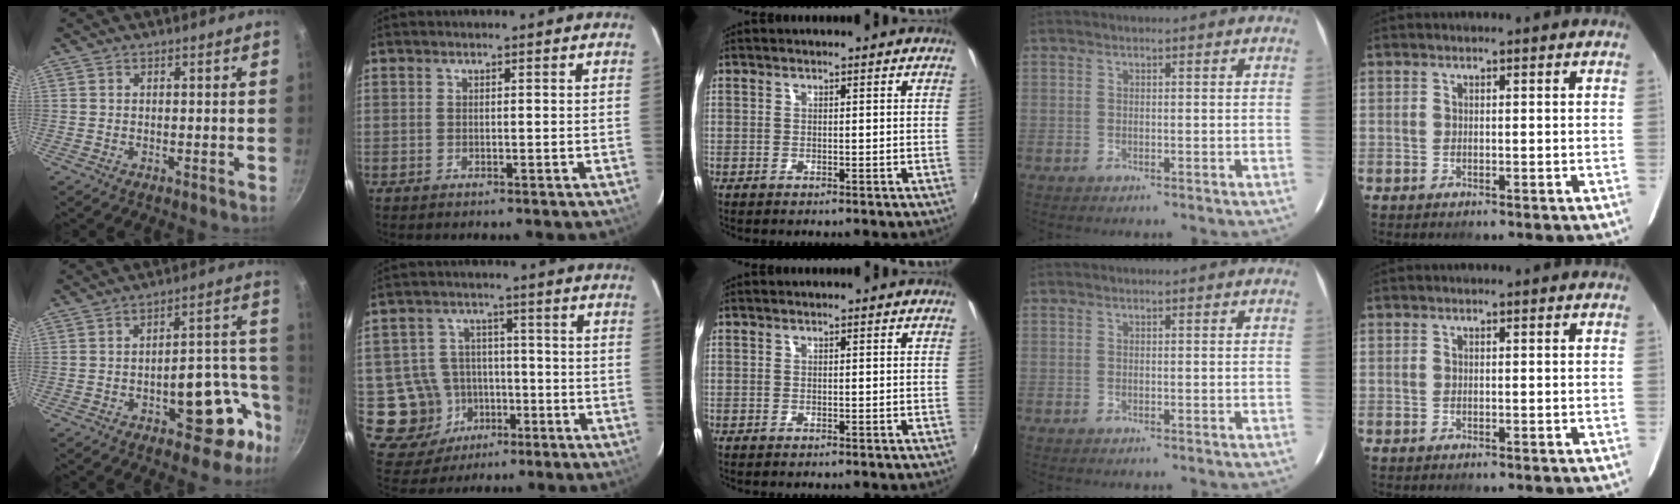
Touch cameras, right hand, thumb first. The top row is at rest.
{"thumb": {"total": 14.3, "force": [-6.3, 7.3, 10.5], "torque": [-0.065, 0.068, -0.074]}, "index": {"total": 11.2, "force": [-3.6, 10.3, 2.2], "torque": [-0.076, 0.025, -0.039]}}